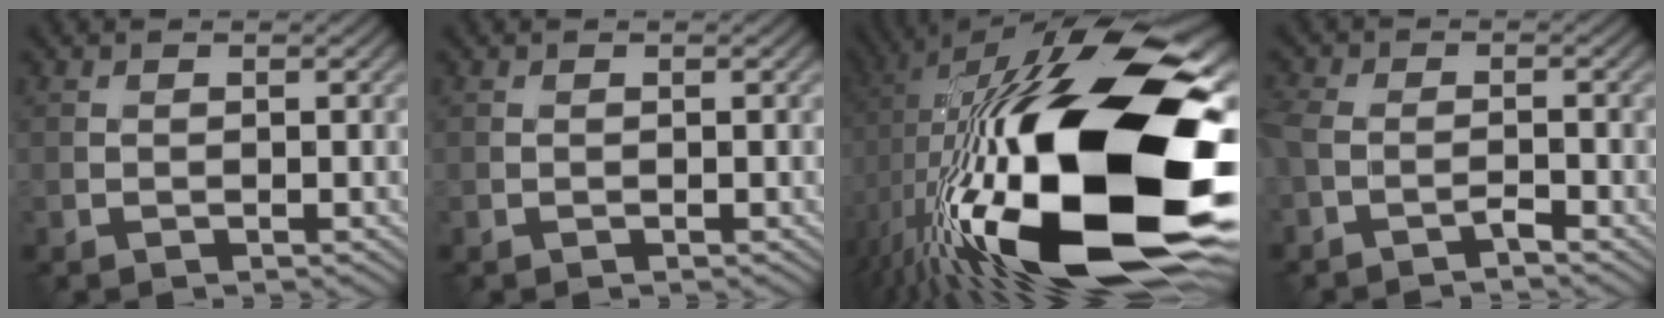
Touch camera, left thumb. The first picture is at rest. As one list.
[{"total": 0.0}, {"total": 23.5, "force": [-1.1, 9.1, 21.7], "torque": [-0.399, 0.005, -0.026]}, {"total": 3.2, "force": [-2.3, 0.9, 2.1], "torque": [-0.051, -0.002, -0.055]}]